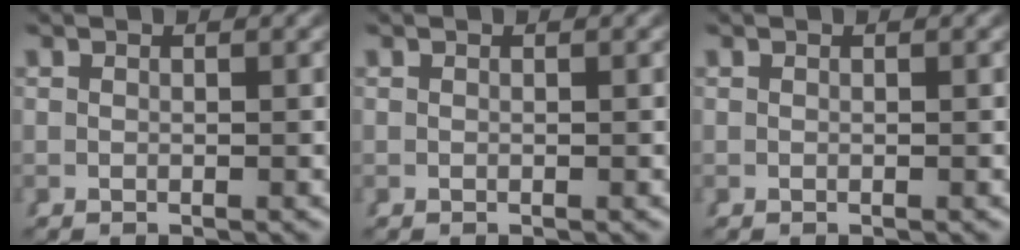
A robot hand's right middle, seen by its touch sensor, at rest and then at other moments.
{"total": 0.0}
{"total": 0.0}